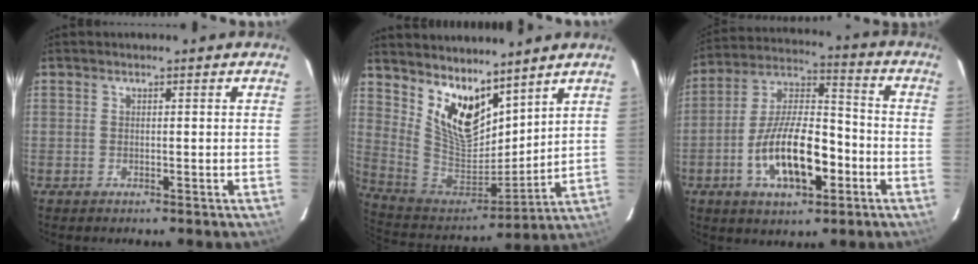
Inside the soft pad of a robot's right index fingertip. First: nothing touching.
{"total": 15.0, "force": [10.3, 6.9, 8.4], "torque": [-0.164, -0.011, 0.208]}
{"total": 16.1, "force": [-5.7, 6.8, 13.5], "torque": [-0.257, 0.008, -0.096]}